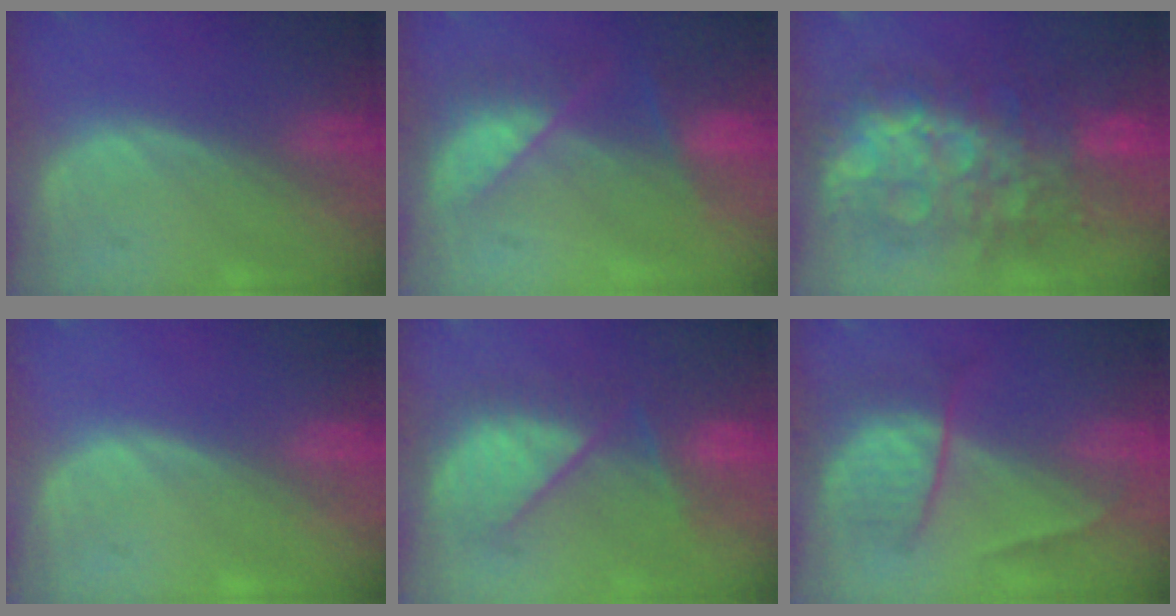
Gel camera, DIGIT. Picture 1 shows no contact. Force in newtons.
{"total": 7.2, "press": 6.5, "slide": 3.2}
{"total": 12.2, "press": 12.2, "slide": 1.3}
{"total": 0.0}
{"total": 8.1, "press": 8.1, "slide": 0.0}
{"total": 6.6, "press": 6.0, "slide": 2.8}